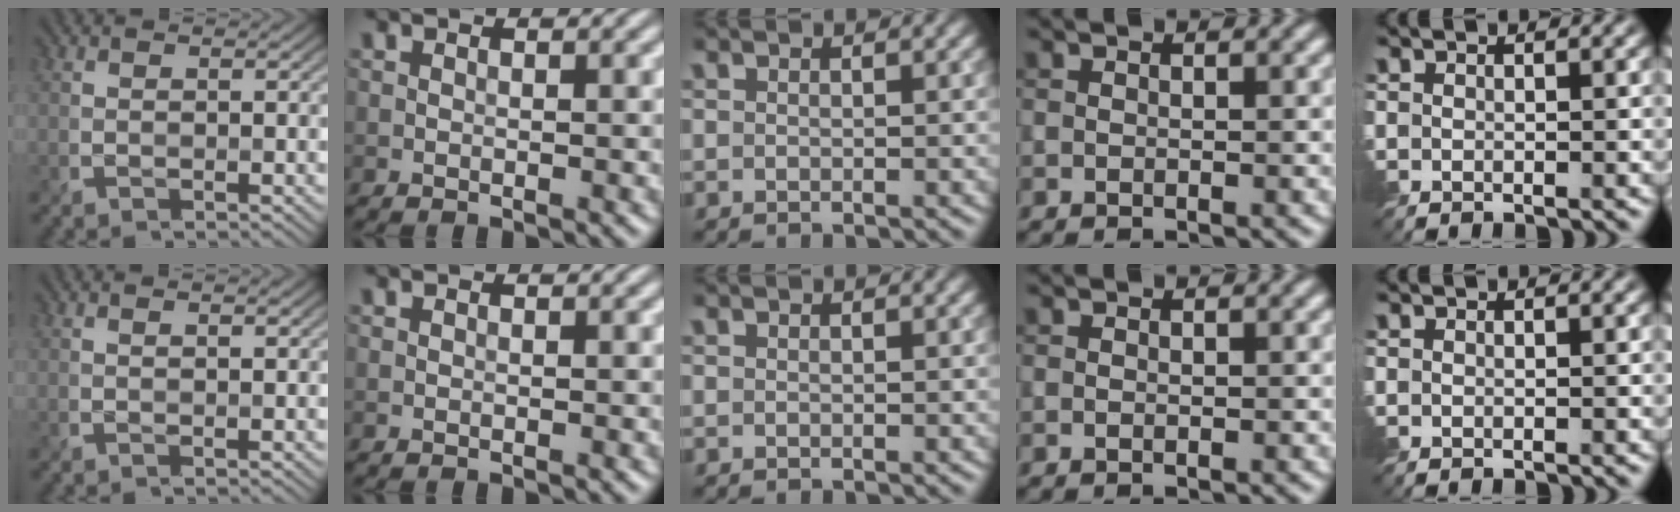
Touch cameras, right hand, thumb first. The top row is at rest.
{"thumb": {"total": 0.6, "force": [0.4, 0.0, 0.4], "torque": [-0.010, -0.002, 0.002]}}